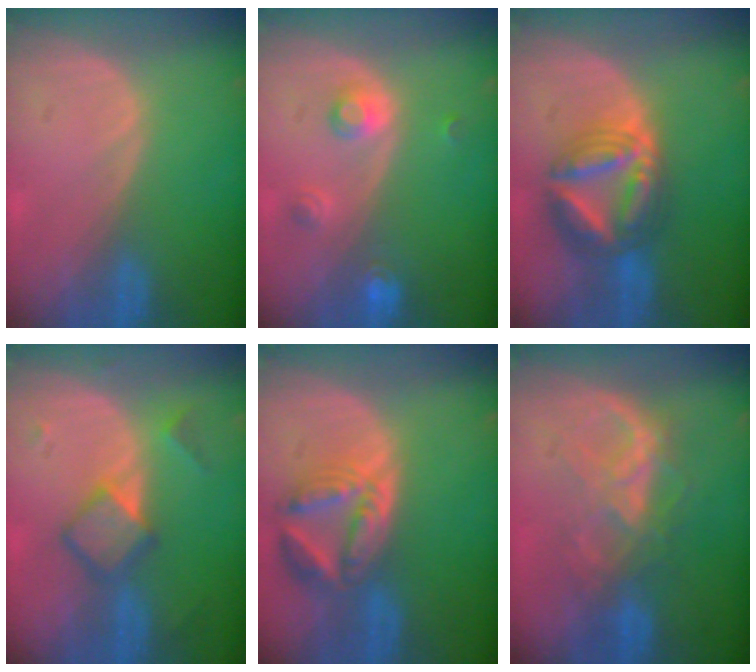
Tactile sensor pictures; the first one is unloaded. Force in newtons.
{"total": 3.6, "press": 3.3, "slide": 1.5}
{"total": 8.8, "press": 8.8, "slide": 0.8}
{"total": 5.4, "press": 5.4, "slide": 0.1}
{"total": 8.1, "press": 7.2, "slide": 3.7}
{"total": 6.5, "press": 6.5, "slide": 0.7}